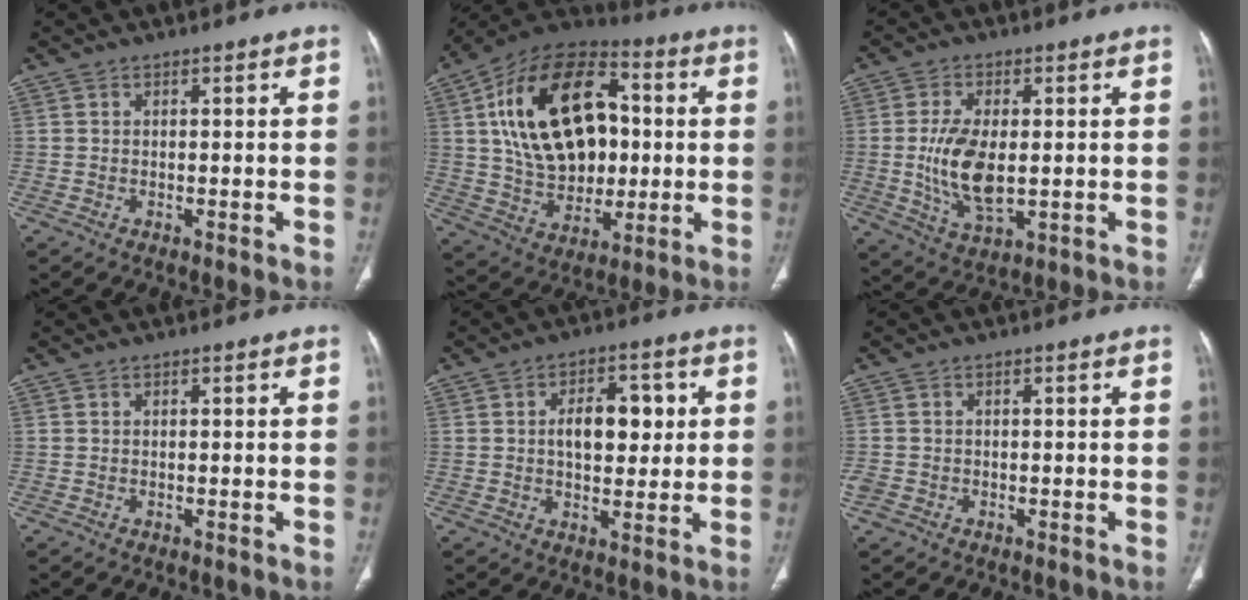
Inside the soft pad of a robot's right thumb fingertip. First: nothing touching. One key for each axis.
{"total": 25.6, "fx": 4.0, "fy": 16.4, "fz": 19.2, "tx": -0.296, "ty": 0.009, "tz": 0.070}
{"total": 11.1, "fx": -0.3, "fy": 5.6, "fz": 9.5, "tx": -0.188, "ty": -0.014, "tz": 0.004}
{"total": 0.0}
{"total": 10.9, "fx": 1.8, "fy": 6.3, "fz": 8.7, "tx": -0.093, "ty": 0.007, "tz": 0.027}
{"total": 1.9, "fx": -0.8, "fy": 1.5, "fz": 0.8, "tx": -0.019, "ty": 0.005, "tz": -0.016}